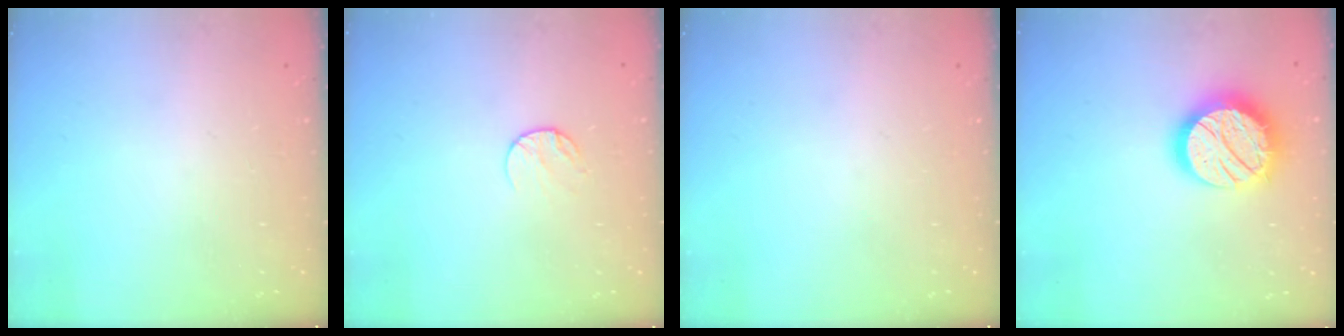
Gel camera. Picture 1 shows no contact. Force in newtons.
{"total": 5.5, "press": 5.5, "slide": 0.6}
{"total": 0.0}
{"total": 17.6, "press": 17.6, "slide": 1.0}